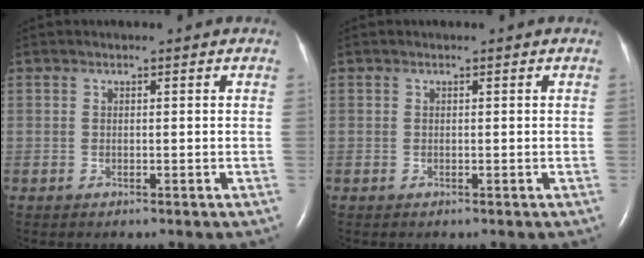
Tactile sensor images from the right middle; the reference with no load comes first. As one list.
[{"total": 0.0}]